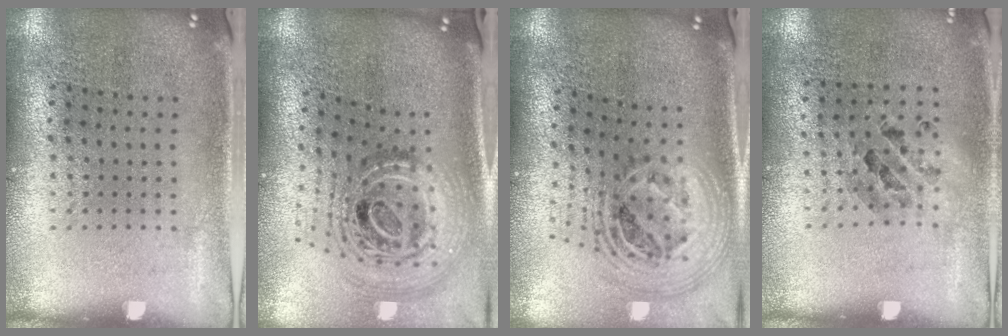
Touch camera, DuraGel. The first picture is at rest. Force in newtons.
{"total": 2.3, "press": 1.7, "slide": 1.5}
{"total": 2.5, "press": 1.8, "slide": 1.7}
{"total": 0.8, "press": 0.8, "slide": 0.1}